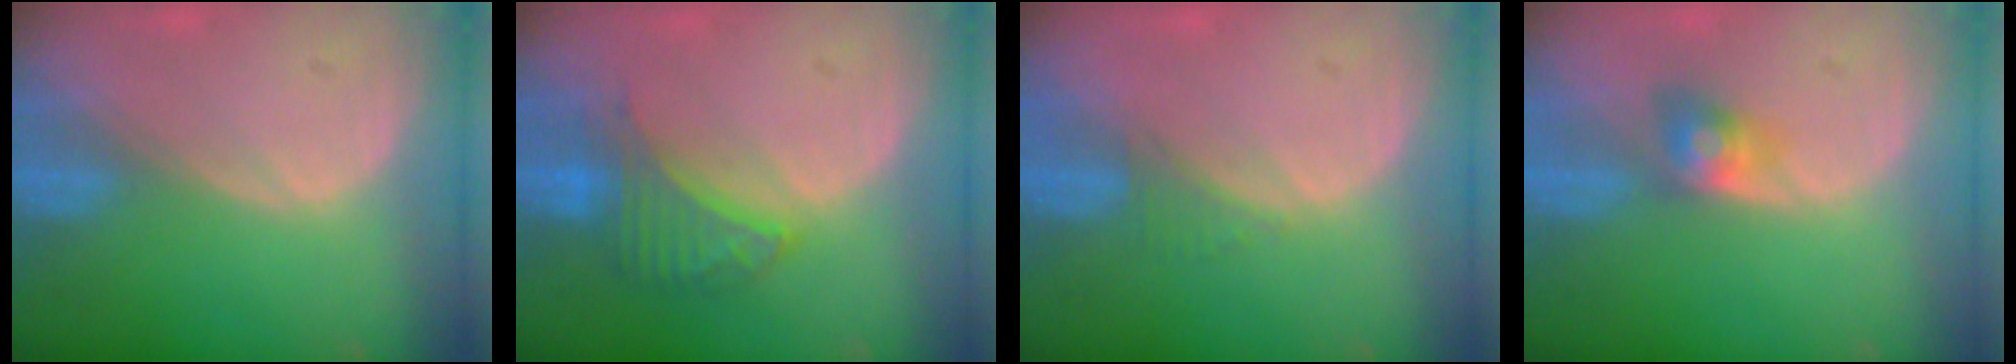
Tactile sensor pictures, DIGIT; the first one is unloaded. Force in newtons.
{"total": 6.6, "press": 6.1, "slide": 2.5}
{"total": 1.3, "press": 1.2, "slide": 0.4}
{"total": 3.1, "press": 3.1, "slide": 0.1}